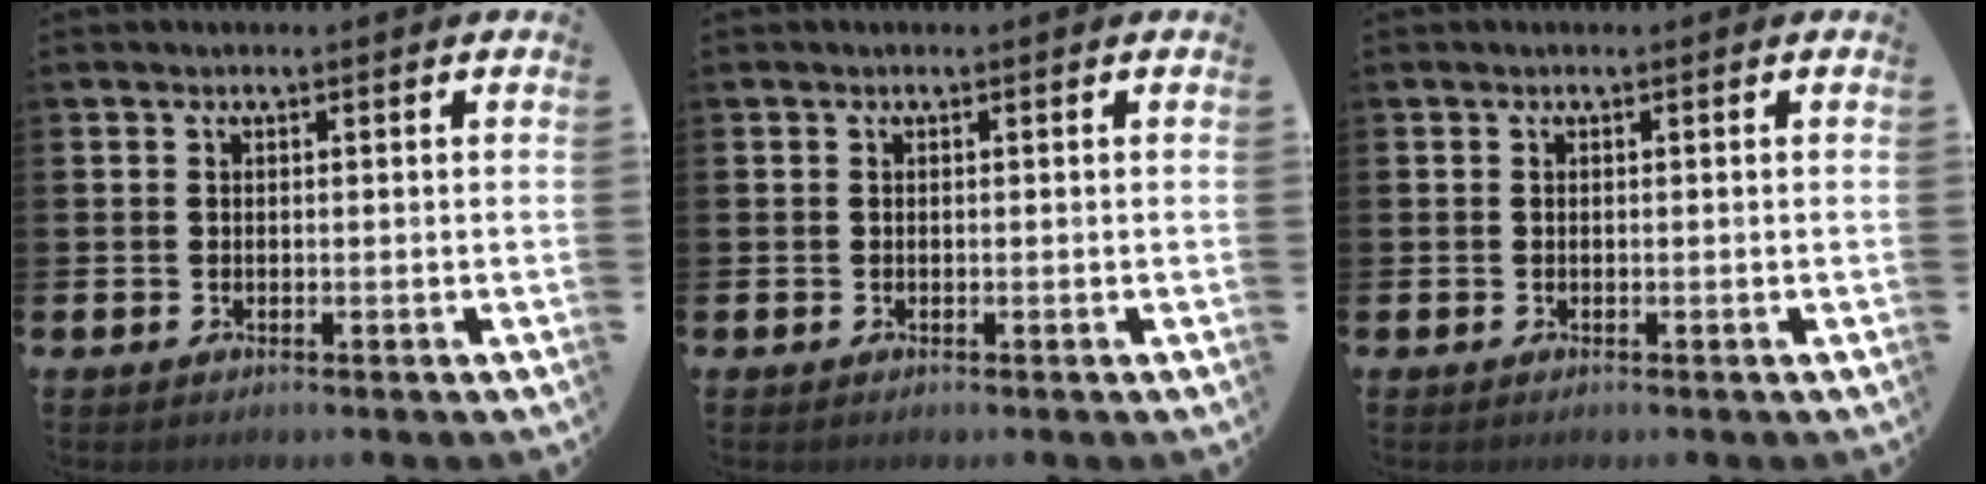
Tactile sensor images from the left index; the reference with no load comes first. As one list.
[{"total": 0.0}, {"total": 0.0}]